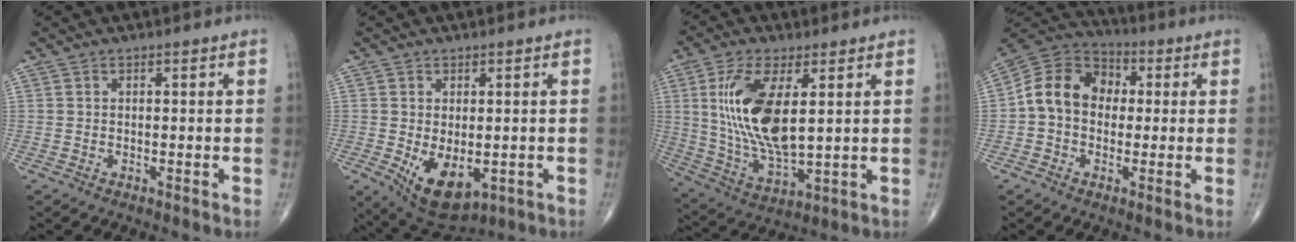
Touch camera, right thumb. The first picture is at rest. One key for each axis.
{"total": 9.4, "fx": -2.2, "fy": 5.3, "fz": 7.5, "tx": -0.109, "ty": -0.014, "tz": -0.015}
{"total": 16.3, "fx": 3.4, "fy": 6.7, "fz": 14.4, "tx": -0.291, "ty": -0.023, "tz": 0.075}
{"total": 12.0, "fx": 0.3, "fy": 9.5, "fz": 7.3, "tx": -0.111, "ty": 0.036, "tz": -0.009}